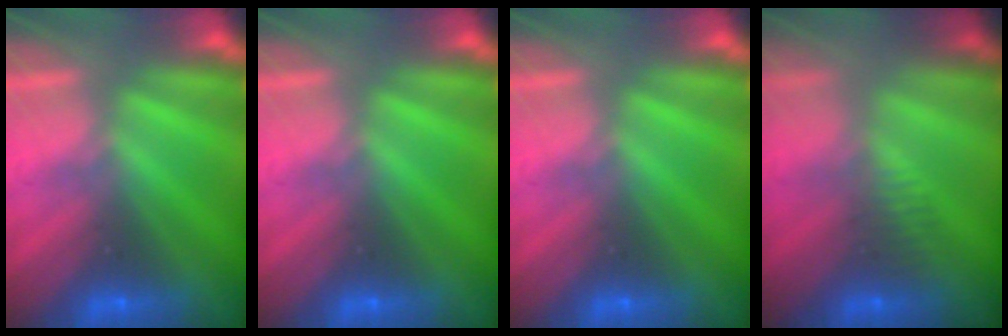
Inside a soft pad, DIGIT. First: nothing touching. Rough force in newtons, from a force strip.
{"total": 0.0}
{"total": 0.0}
{"total": 2.7}